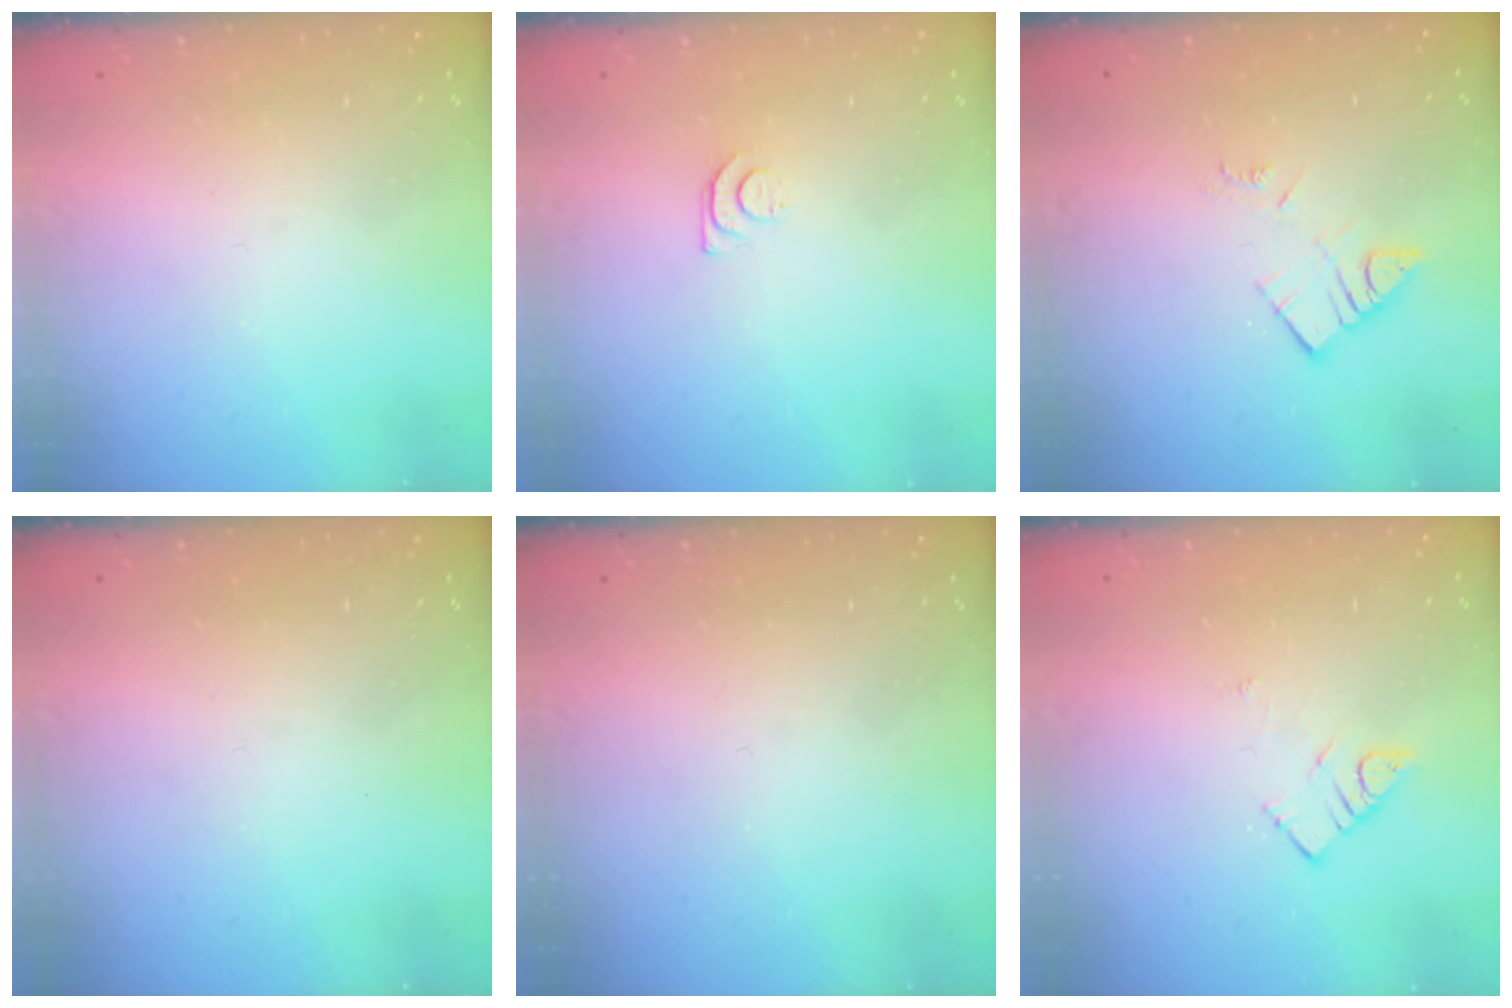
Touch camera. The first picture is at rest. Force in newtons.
{"total": 4.1, "press": 4.1, "slide": 0.5}
{"total": 5.0, "press": 5.0, "slide": 0.2}
{"total": 0.0}
{"total": 0.0}
{"total": 4.3, "press": 4.3, "slide": 0.5}